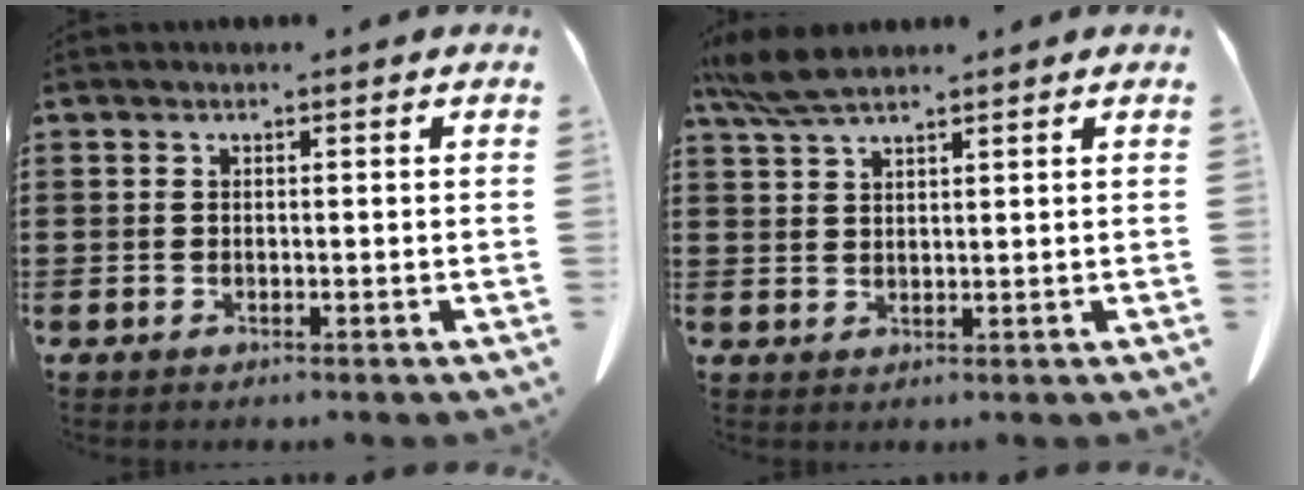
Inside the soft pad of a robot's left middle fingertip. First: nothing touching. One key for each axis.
{"total": 5.2, "fx": 4.1, "fy": 0.7, "fz": 3.1, "tx": -0.078, "ty": -0.006, "tz": 0.075}